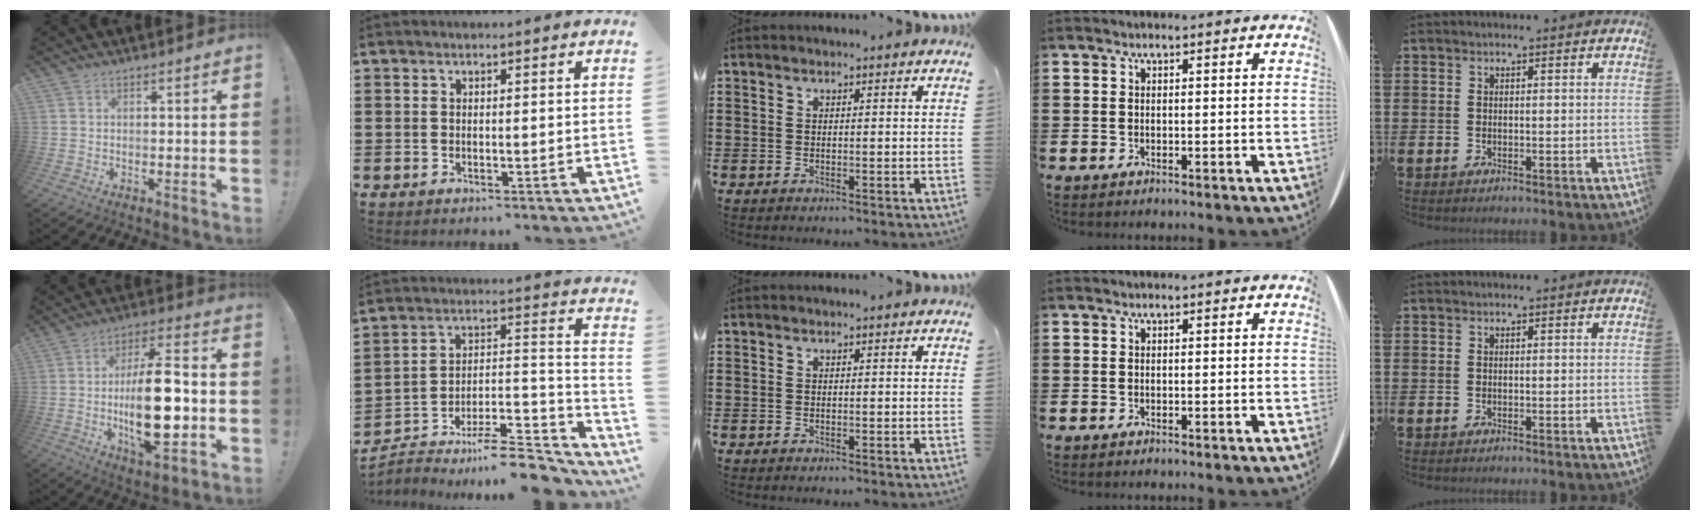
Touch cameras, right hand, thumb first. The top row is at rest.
{"thumb": {"total": 21.7, "force": [-2.4, 8.4, 19.9], "torque": [-0.351, 0.001, -0.040]}, "index": {"total": 9.1, "force": [-7.6, 2.0, 4.6], "torque": [-0.059, 0.013, -0.142]}}